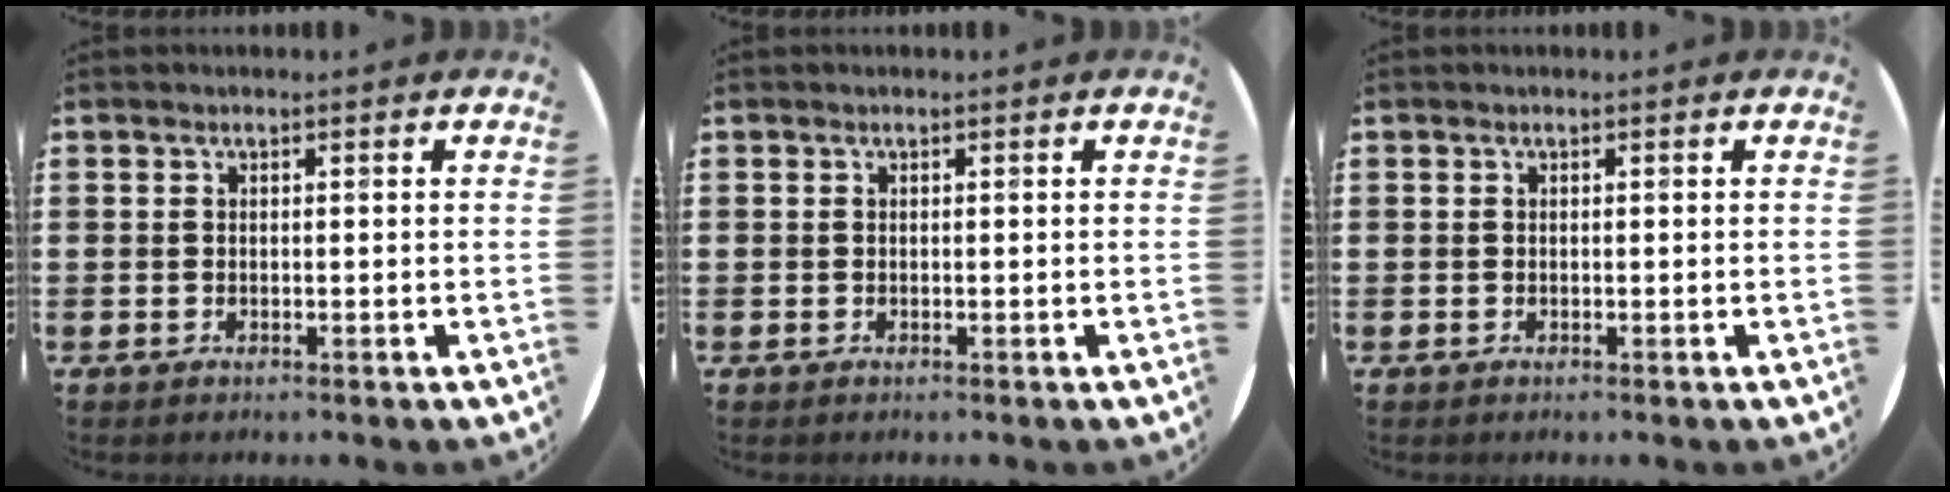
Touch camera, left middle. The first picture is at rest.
{"total": 0.0}
{"total": 0.0}